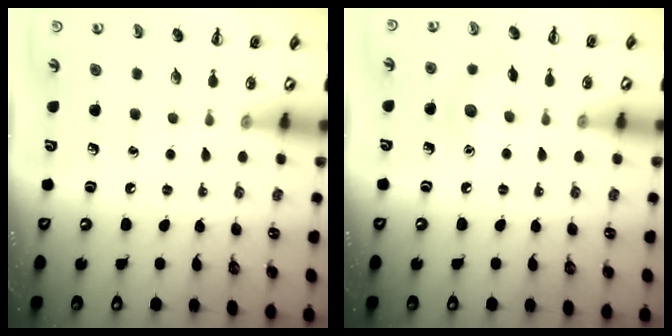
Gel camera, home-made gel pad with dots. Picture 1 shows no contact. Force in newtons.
{"total": 7.2, "press": 6.9, "slide": 1.9}